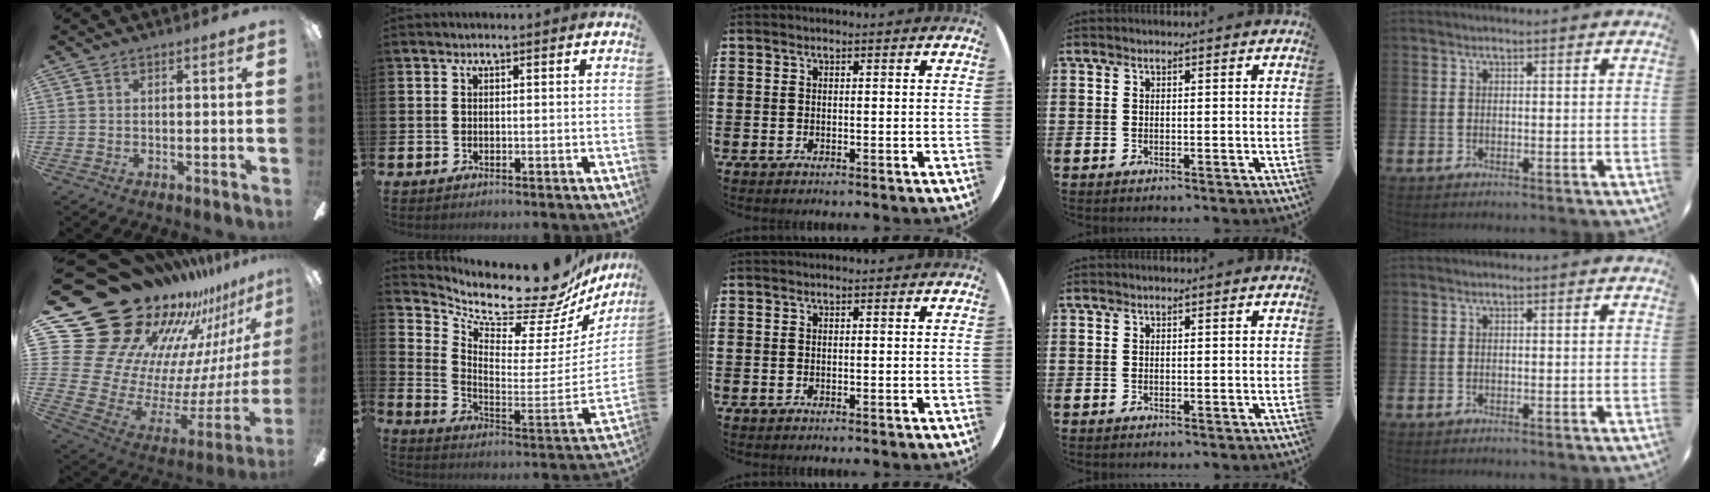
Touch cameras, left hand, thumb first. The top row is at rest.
{"thumb": {"total": 29.9, "force": [20.0, 16.5, 14.9], "torque": [-0.229, -0.208, 0.429]}, "index": {"total": 11.4, "force": [10.0, 3.9, 4.0], "torque": [-0.079, -0.092, 0.159]}}